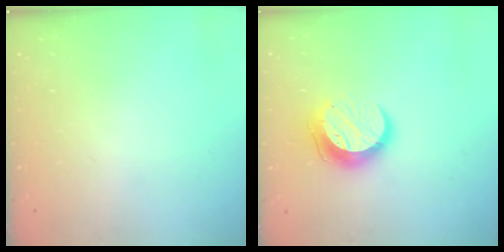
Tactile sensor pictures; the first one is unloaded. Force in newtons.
{"total": 11.5, "press": 11.5, "slide": 0.9}